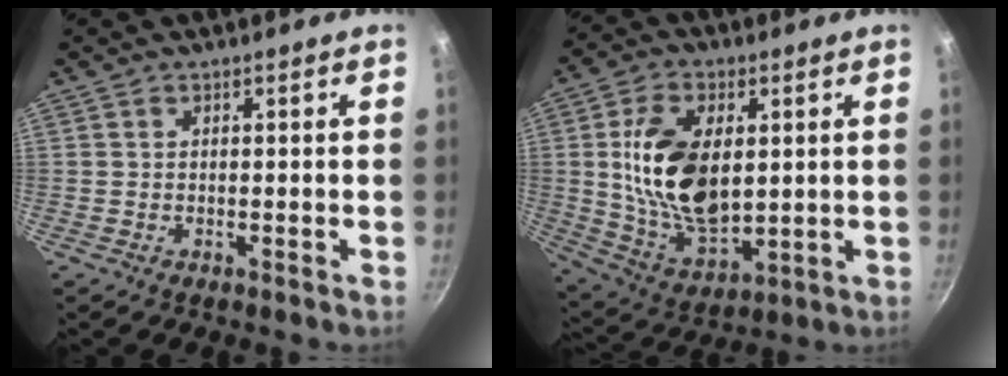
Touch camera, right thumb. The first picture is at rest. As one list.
[{"total": 17.8, "force": [2.3, 10.2, 14.4], "torque": [-0.249, -0.015, 0.054]}]